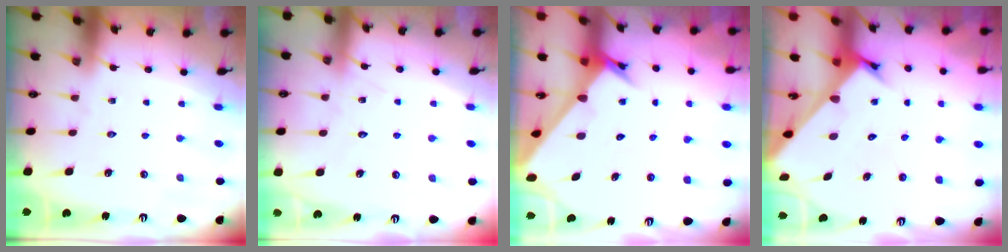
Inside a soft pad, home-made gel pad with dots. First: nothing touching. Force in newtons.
{"total": 4.7, "press": 4.7, "slide": 0.4}
{"total": 3.4, "press": 3.3, "slide": 0.3}
{"total": 2.8, "press": 2.8, "slide": 0.2}